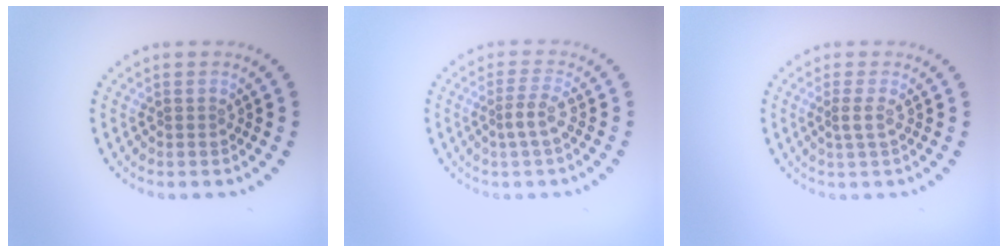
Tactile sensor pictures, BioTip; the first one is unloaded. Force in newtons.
{"total": 2.0, "press": 1.4, "slide": 1.4}
{"total": 1.4, "press": 1.0, "slide": 1.0}